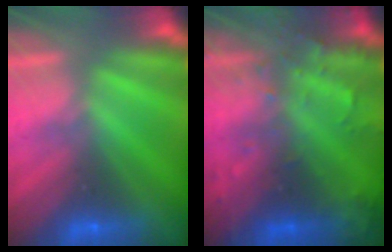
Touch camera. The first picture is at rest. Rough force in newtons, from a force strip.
{"total": 8.3}